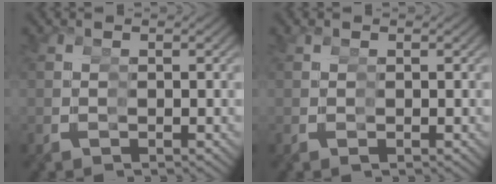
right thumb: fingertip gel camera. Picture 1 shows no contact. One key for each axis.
{"total": 0.0}